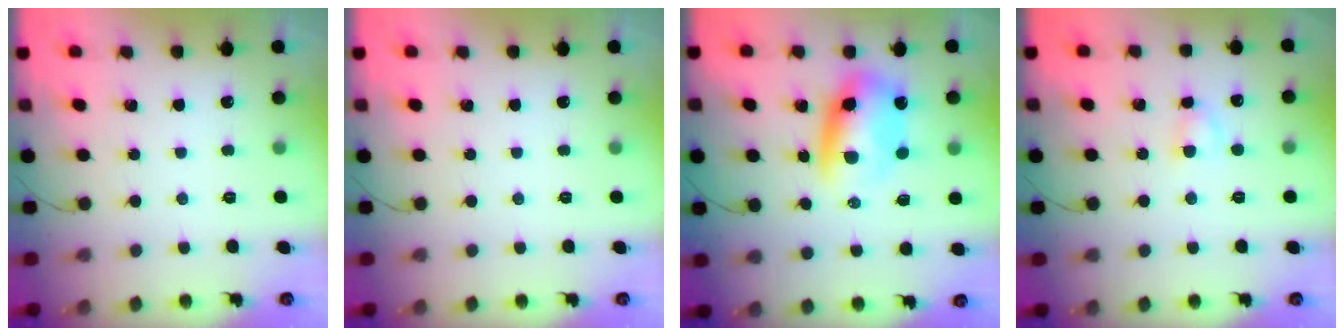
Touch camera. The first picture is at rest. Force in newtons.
{"total": 0.0}
{"total": 9.2, "press": 9.0, "slide": 2.0}
{"total": 3.0, "press": 2.7, "slide": 1.2}